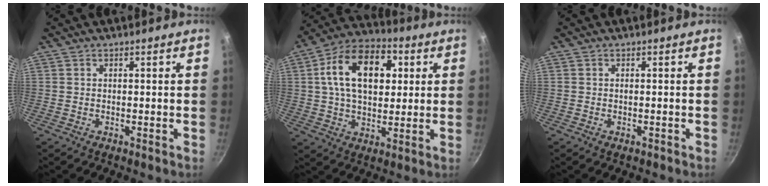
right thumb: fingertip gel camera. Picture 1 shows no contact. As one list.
[{"total": 17.6, "force": [4.1, 11.2, 12.9], "torque": [-0.187, 0.013, 0.056]}, {"total": 0.6, "force": [-0.3, 0.3, 0.4], "torque": [-0.005, 0.001, -0.005]}]